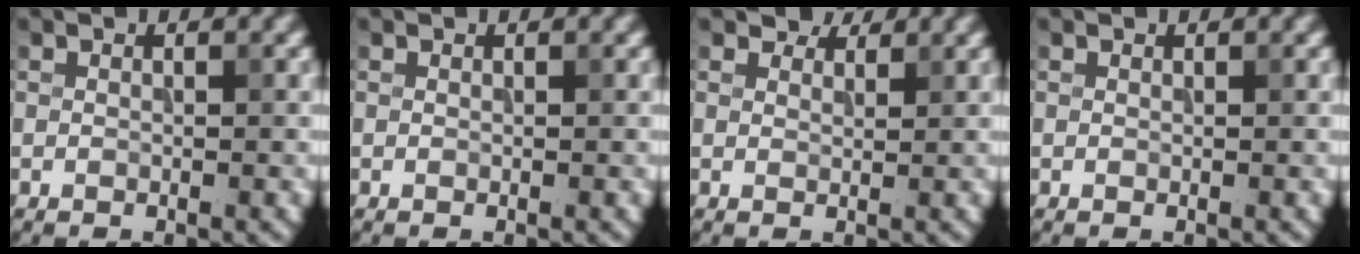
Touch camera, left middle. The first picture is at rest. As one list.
[{"total": 0.0}, {"total": 2.2, "force": [2.0, 0.8, 0.5], "torque": [-0.014, 0.001, 0.025]}, {"total": 0.0}]